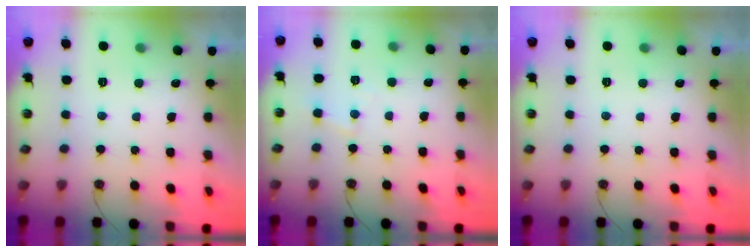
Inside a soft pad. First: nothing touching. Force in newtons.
{"total": 3.9, "press": 3.9, "slide": 0.5}
{"total": 0.0}